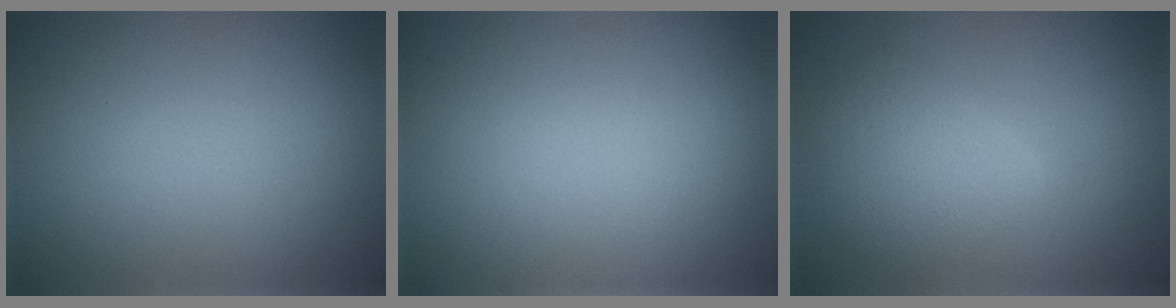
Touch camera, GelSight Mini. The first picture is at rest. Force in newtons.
{"total": 0.0}
{"total": 4.0, "press": 3.9, "slide": 0.3}